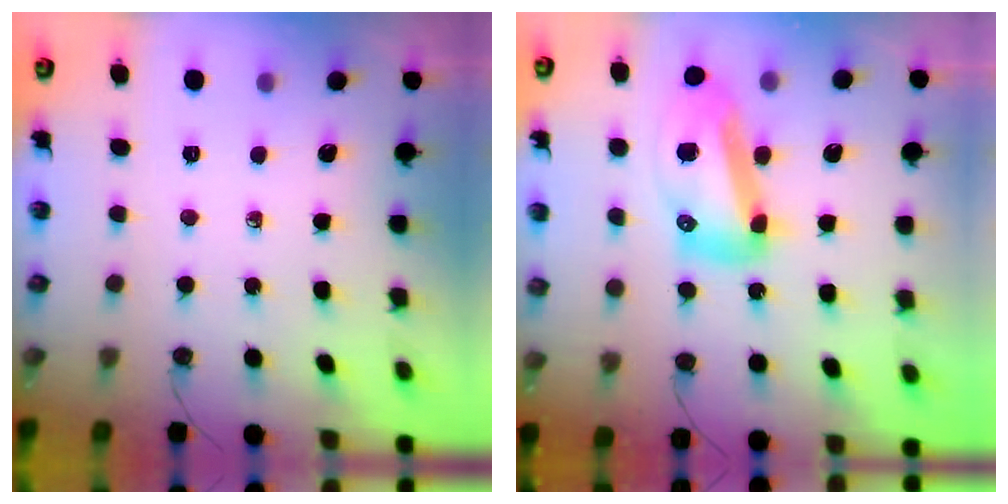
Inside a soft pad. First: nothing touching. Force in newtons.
{"total": 16.9, "press": 16.8, "slide": 2.1}